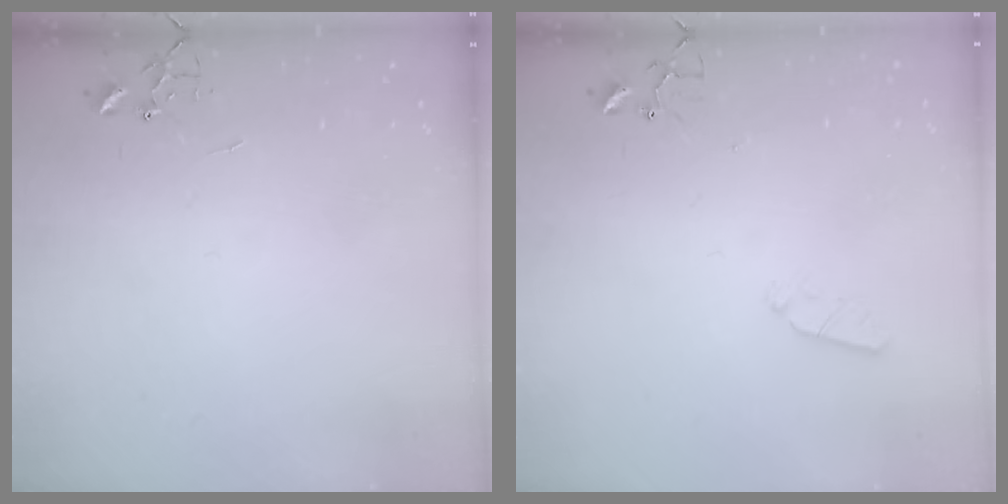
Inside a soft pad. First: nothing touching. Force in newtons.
{"total": 3.6, "press": 3.5, "slide": 0.6}